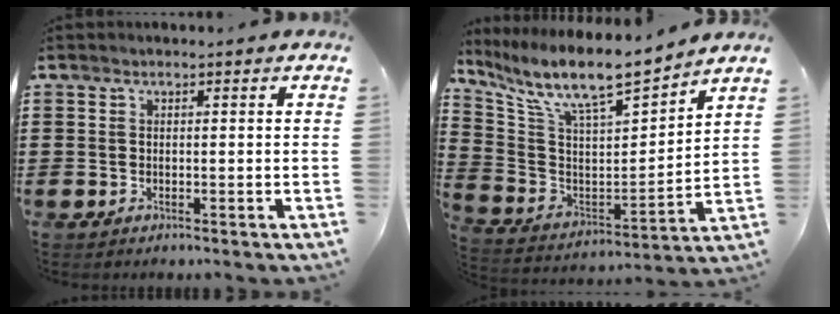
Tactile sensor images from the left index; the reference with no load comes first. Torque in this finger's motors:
{"motor_torque": [2.04, -0.09, 0.37, 0.21]}